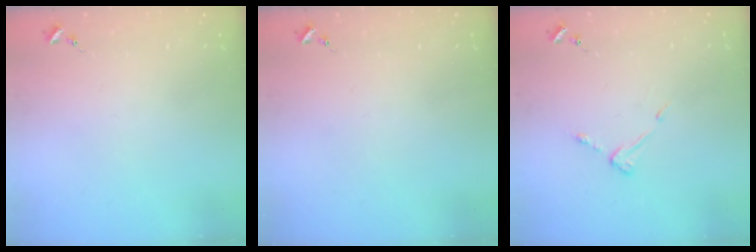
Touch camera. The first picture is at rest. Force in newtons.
{"total": 0.0}
{"total": 4.4, "press": 4.4, "slide": 0.4}